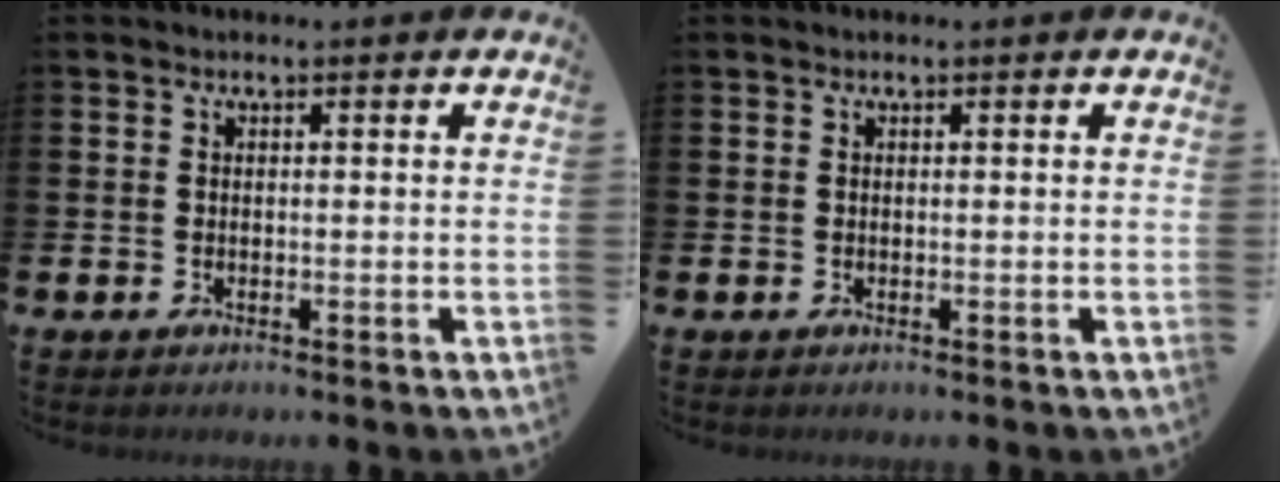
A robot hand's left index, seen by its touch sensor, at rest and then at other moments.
{"total": 0.0}